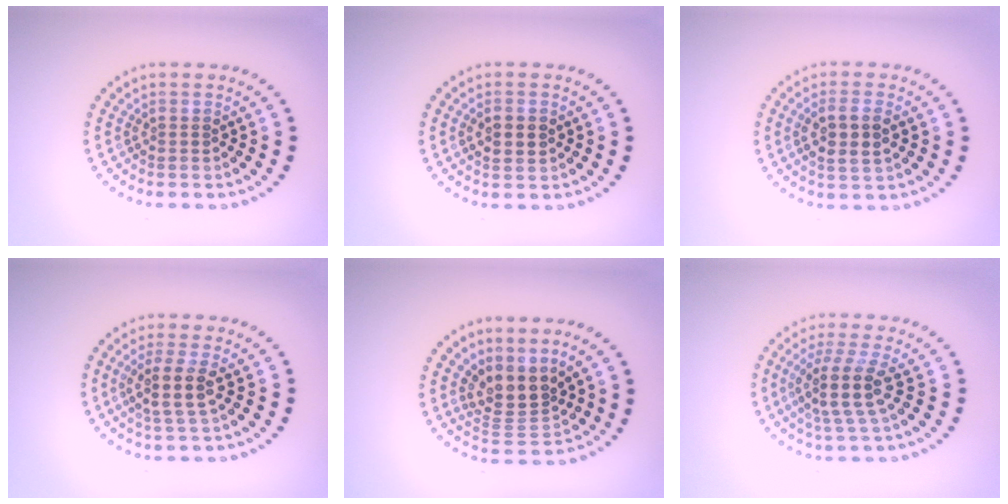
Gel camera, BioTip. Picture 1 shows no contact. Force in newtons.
{"total": 1.7, "press": 1.7, "slide": 0.2}
{"total": 2.9, "press": 2.7, "slide": 0.8}
{"total": 2.8, "press": 2.4, "slide": 1.5}
{"total": 3.6, "press": 2.6, "slide": 2.5}
{"total": 3.9, "press": 3.0, "slide": 2.5}